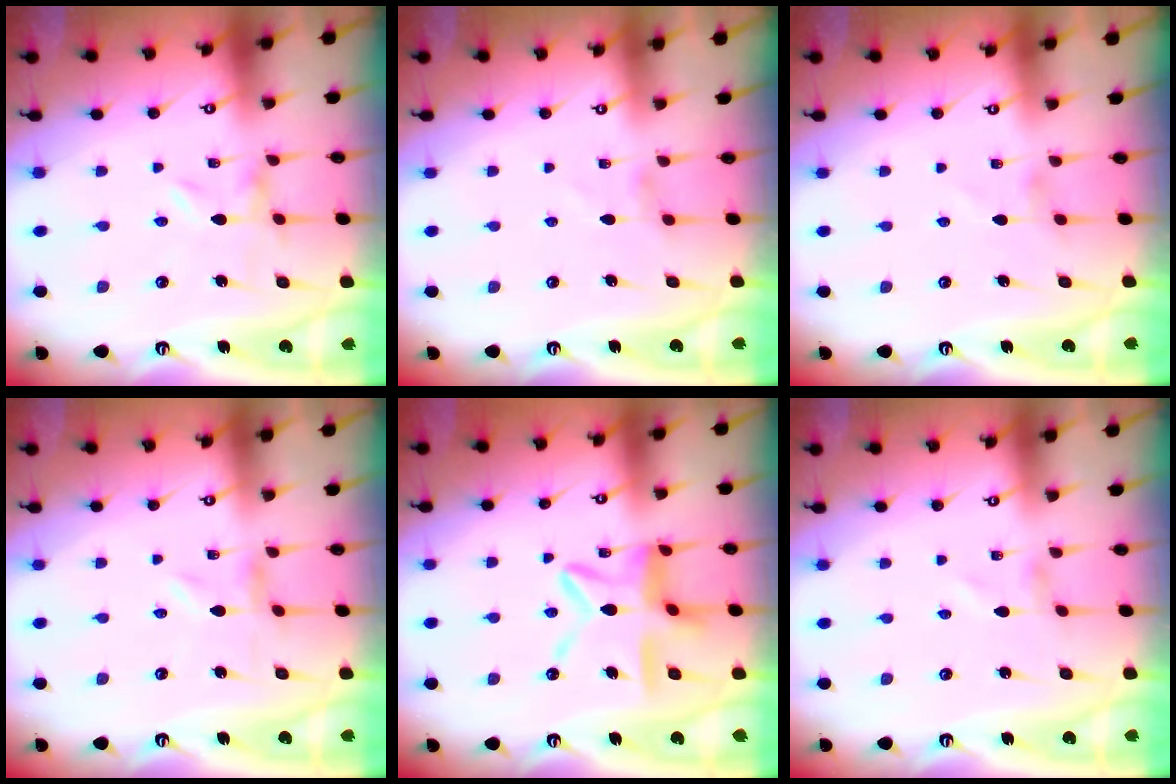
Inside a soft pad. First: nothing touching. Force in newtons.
{"total": 3.1, "press": 3.1, "slide": 0.5}
{"total": 1.5, "press": 1.5, "slide": 0.4}
{"total": 0.0}
{"total": 15.0, "press": 15.0, "slide": 1.3}
{"total": 1.4, "press": 1.4, "slide": 0.1}